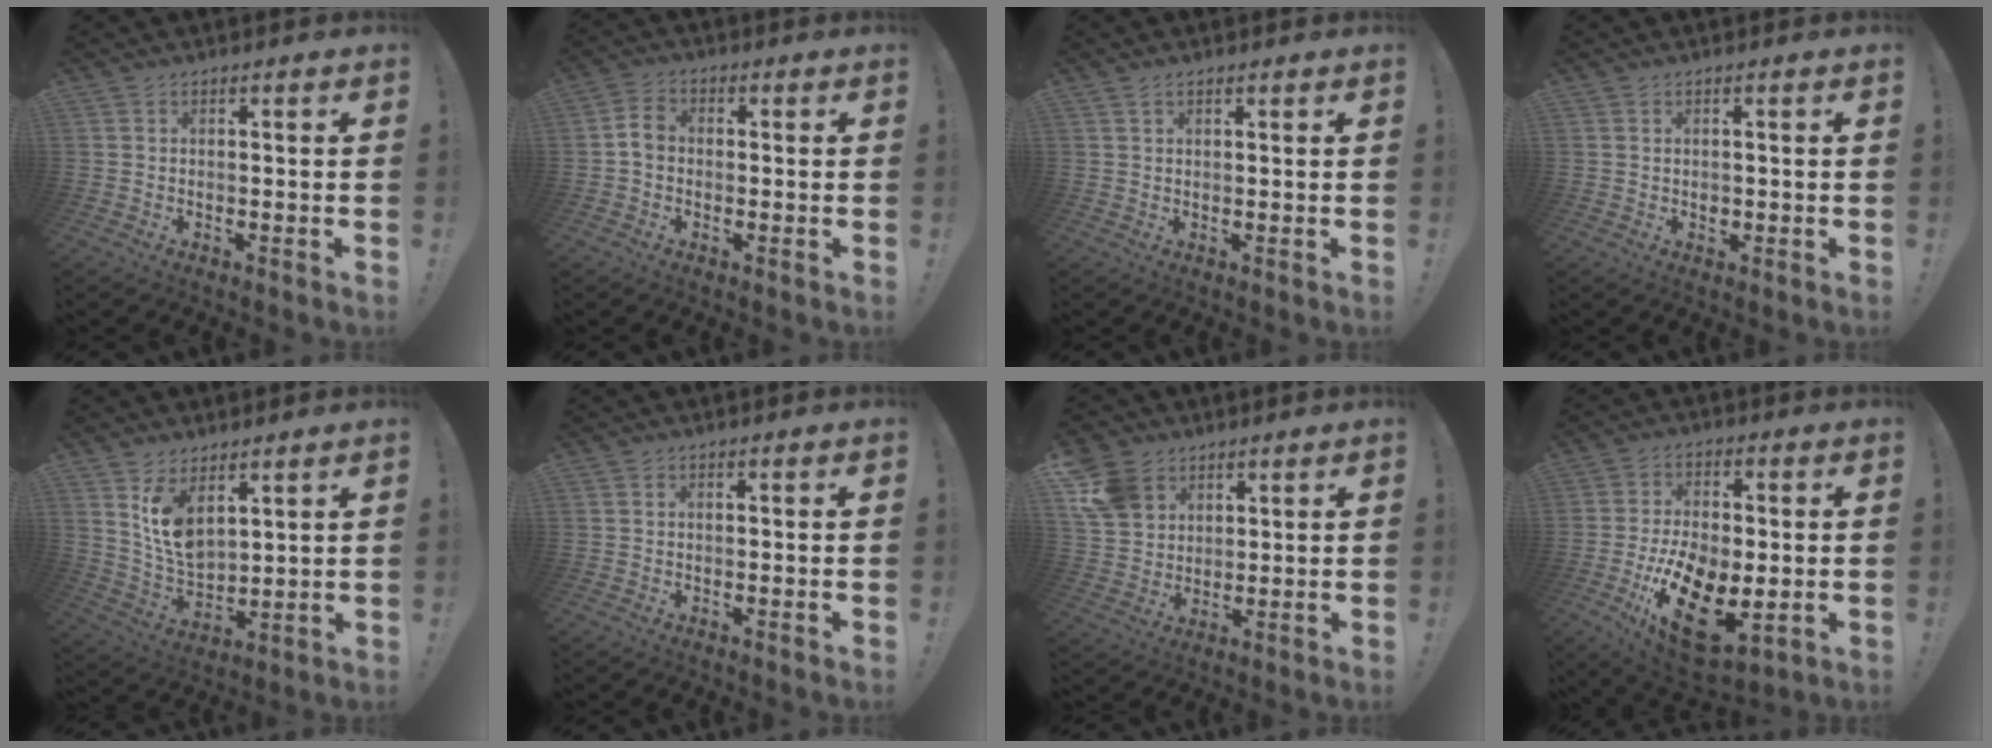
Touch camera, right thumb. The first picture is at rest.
{"total": 4.8, "force": [-0.4, 3.6, 3.1], "torque": [-0.047, 0.013, -0.004]}
{"total": 1.4, "force": [0.9, 0.6, 0.8], "torque": [-0.011, -0.001, 0.016]}
{"total": 1.1, "force": [-0.2, 1.1, 0.2], "torque": [-0.001, 0.001, -0.004]}
{"total": 10.3, "force": [6.0, 5.9, 5.9], "torque": [-0.102, -0.041, 0.117]}
{"total": 0.0}
{"total": 11.1, "force": [5.9, 8.4, 4.2], "torque": [-0.083, -0.028, 0.121]}
{"total": 18.7, "force": [-5.3, 10.4, 14.6], "torque": [-0.260, 0.019, -0.077]}